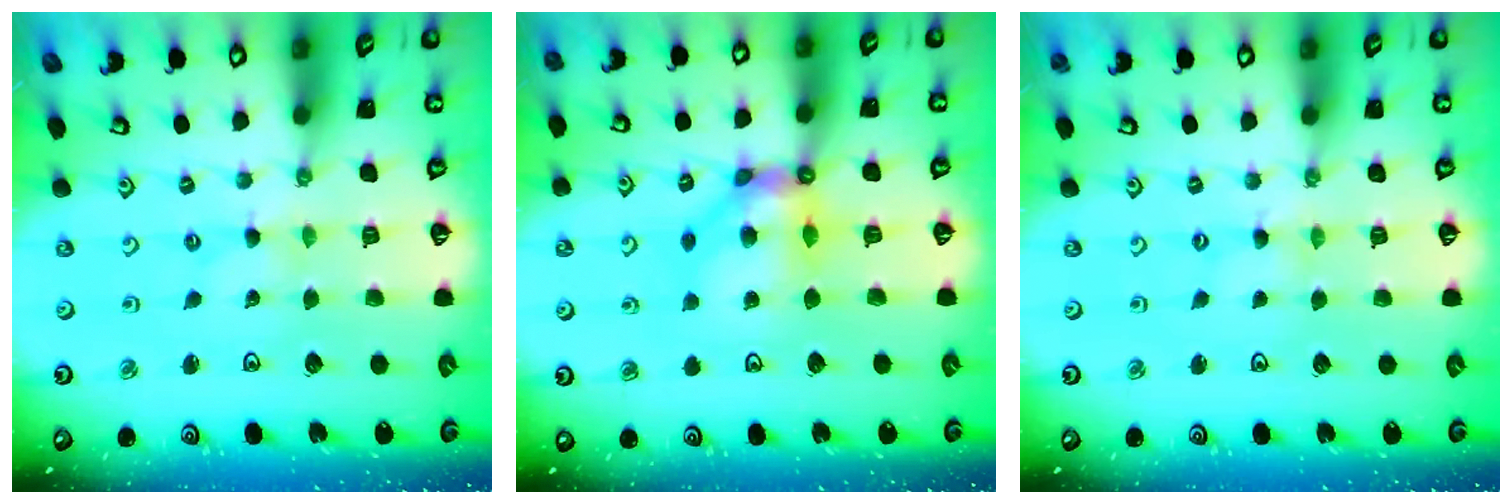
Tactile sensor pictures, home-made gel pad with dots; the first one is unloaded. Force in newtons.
{"total": 10.1, "press": 10.0, "slide": 1.7}
{"total": 0.0}